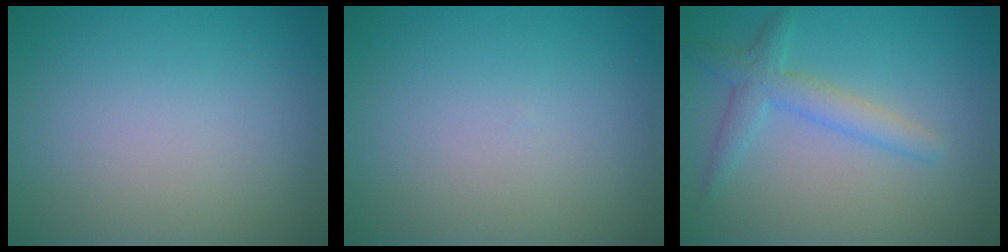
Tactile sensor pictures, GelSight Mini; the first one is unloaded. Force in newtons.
{"total": 0.0}
{"total": 2.7, "press": 2.7, "slide": 0.1}